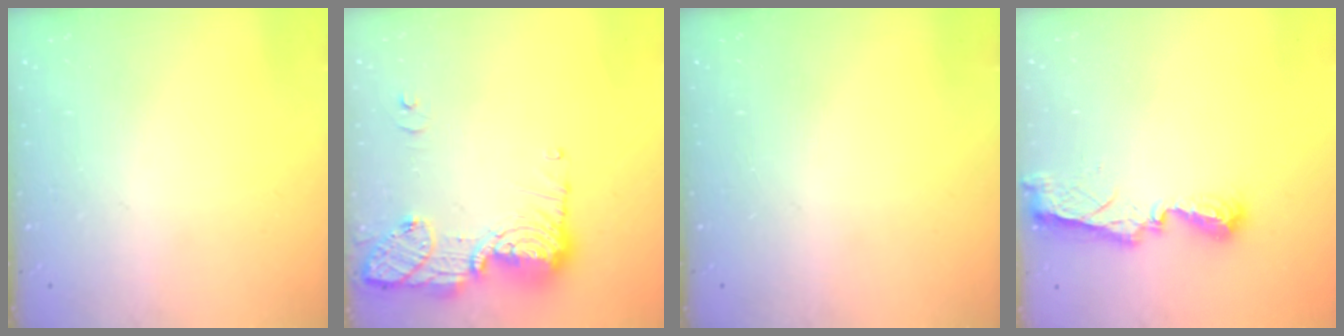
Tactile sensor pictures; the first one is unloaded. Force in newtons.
{"total": 14.5, "press": 14.3, "slide": 2.9}
{"total": 0.0}
{"total": 7.8, "press": 7.8, "slide": 0.5}